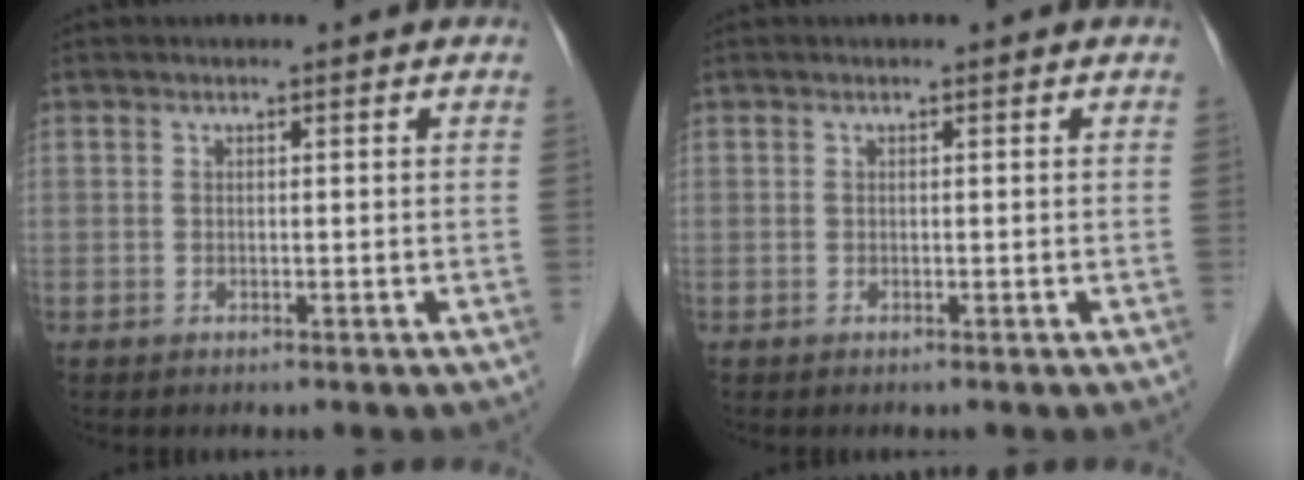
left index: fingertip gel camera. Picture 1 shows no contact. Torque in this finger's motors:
{"motor_torque": [0.00, 0.00, 0.00, 0.00]}